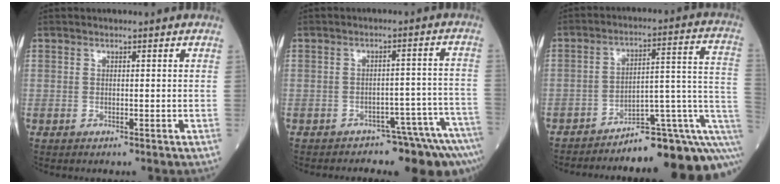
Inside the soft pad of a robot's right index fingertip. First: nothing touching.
{"total": 9.7, "force": [-9.1, 1.2, 3.1], "torque": [-0.009, 0.042, -0.110]}
{"total": 15.7, "force": [-12.5, 1.9, 9.4], "torque": [-0.053, 0.058, -0.172]}